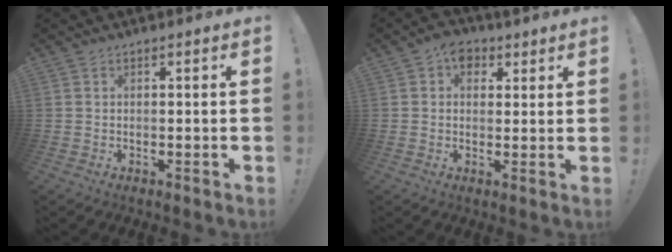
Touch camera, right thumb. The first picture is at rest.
{"total": 5.2, "force": [2.5, 3.9, 2.3], "torque": [-0.023, -0.009, 0.044]}